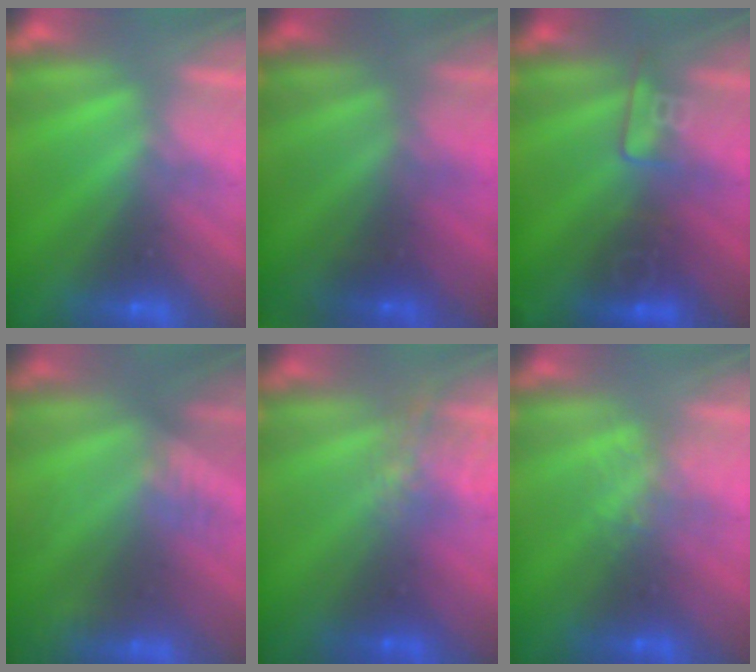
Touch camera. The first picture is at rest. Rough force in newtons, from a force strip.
{"total": 6.9}
{"total": 2.4}
{"total": 3.3}
{"total": 4.1}
{"total": 1.2}